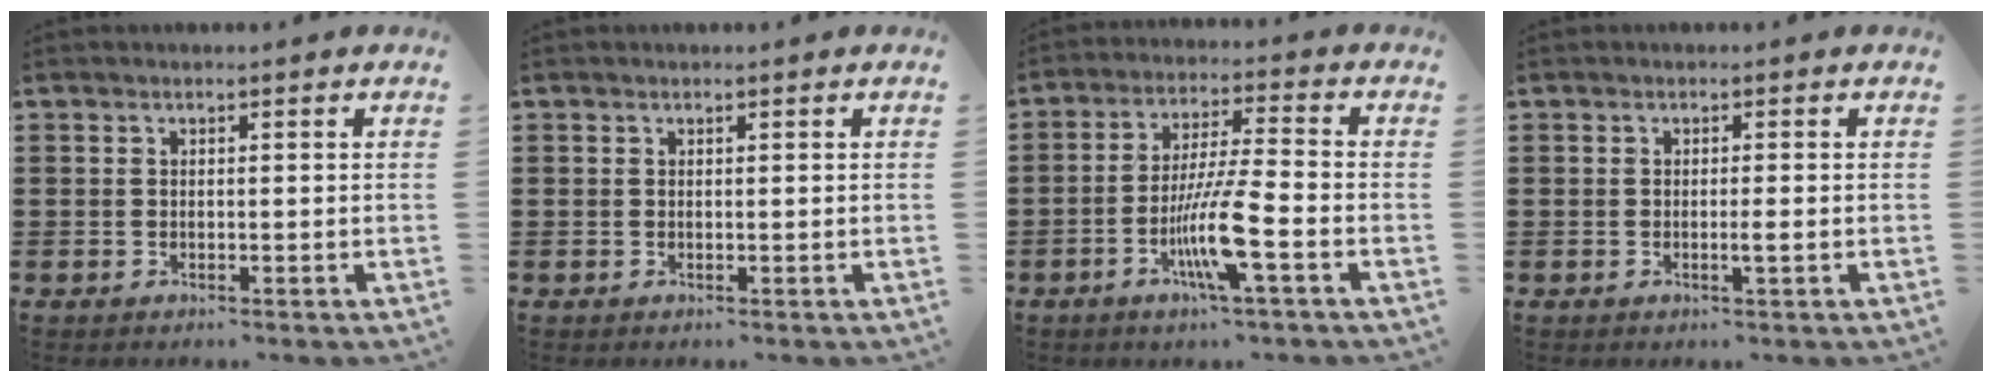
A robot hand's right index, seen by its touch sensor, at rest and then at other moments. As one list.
[{"total": 0.0}, {"total": 9.5, "force": [-3.8, 0.7, 8.7], "torque": [-0.167, -0.010, -0.072]}, {"total": 1.4, "force": [-0.4, -0.1, 1.4], "torque": [-0.022, -0.004, -0.008]}]